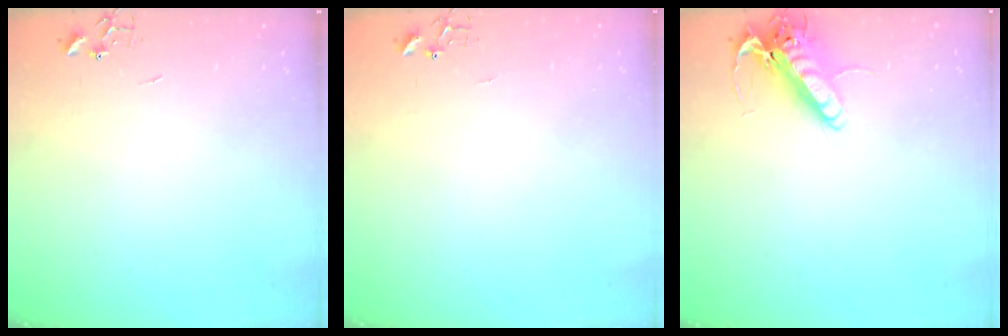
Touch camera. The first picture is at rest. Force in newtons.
{"total": 4.9, "press": 4.8, "slide": 0.6}
{"total": 13.8, "press": 13.6, "slide": 2.3}